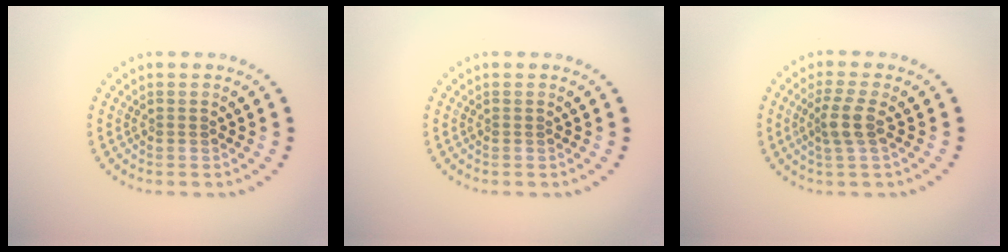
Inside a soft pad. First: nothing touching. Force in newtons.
{"total": 0.0}
{"total": 2.4, "press": 2.0, "slide": 1.4}